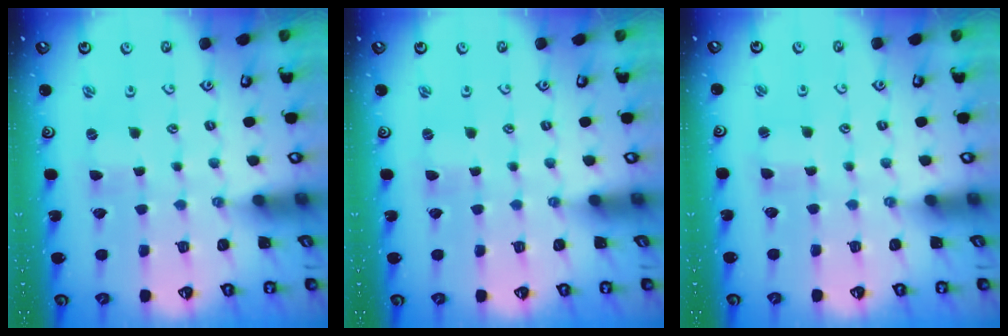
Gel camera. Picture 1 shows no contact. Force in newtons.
{"total": 0.0}
{"total": 2.3, "press": 2.3, "slide": 0.5}